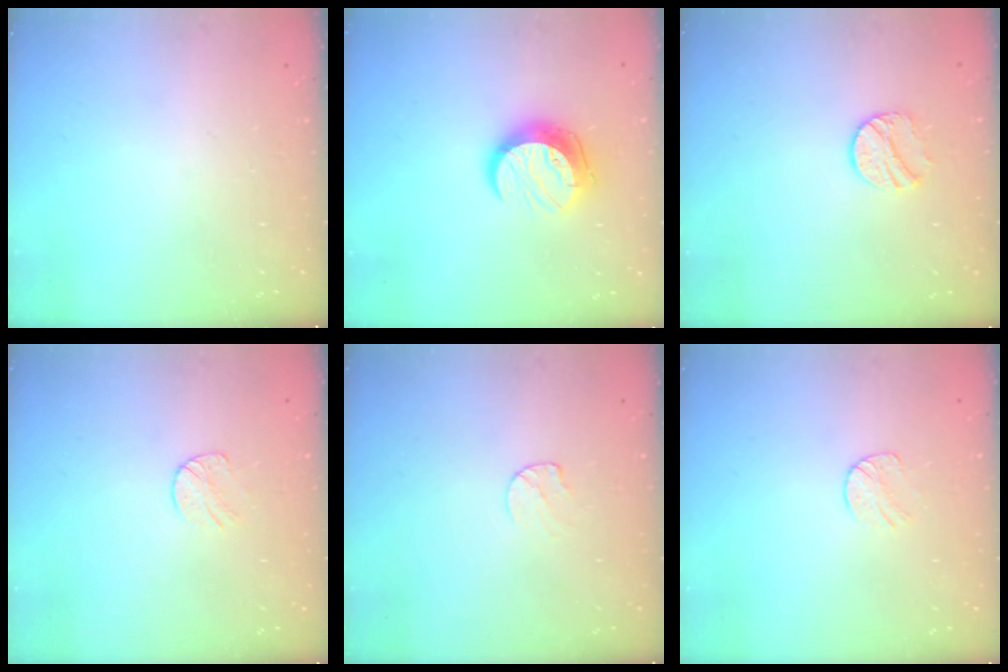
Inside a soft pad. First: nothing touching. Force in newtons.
{"total": 11.1, "press": 11.1, "slide": 1.0}
{"total": 9.0, "press": 9.0, "slide": 0.3}
{"total": 5.4, "press": 5.4, "slide": 0.5}
{"total": 4.8, "press": 4.8, "slide": 0.4}
{"total": 5.4, "press": 5.4, "slide": 0.5}